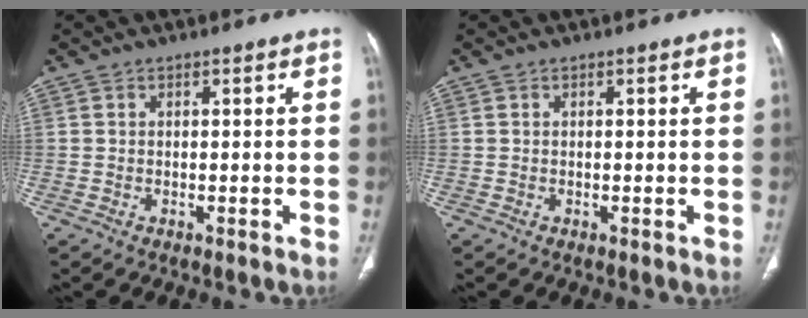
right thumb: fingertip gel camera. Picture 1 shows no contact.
{"total": 0.0}